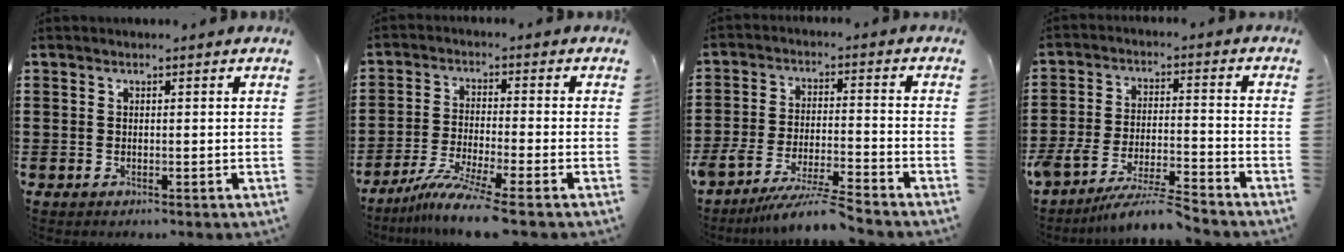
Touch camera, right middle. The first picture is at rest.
{"total": 7.2, "force": [-5.5, -0.1, 4.6], "torque": [-0.092, -0.018, -0.103]}
{"total": 7.6, "force": [-7.1, -0.1, 2.7], "torque": [-0.056, -0.005, -0.139]}
{"total": 7.9, "force": [-7.4, 0.3, 2.7], "torque": [-0.054, 0.002, -0.144]}